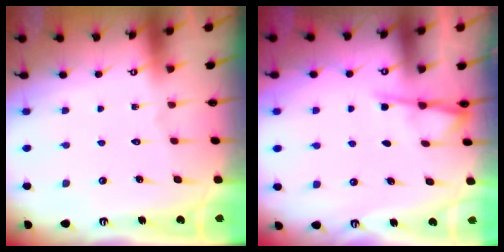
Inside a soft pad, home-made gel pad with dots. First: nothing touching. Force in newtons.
{"total": 4.6, "press": 4.6, "slide": 0.5}